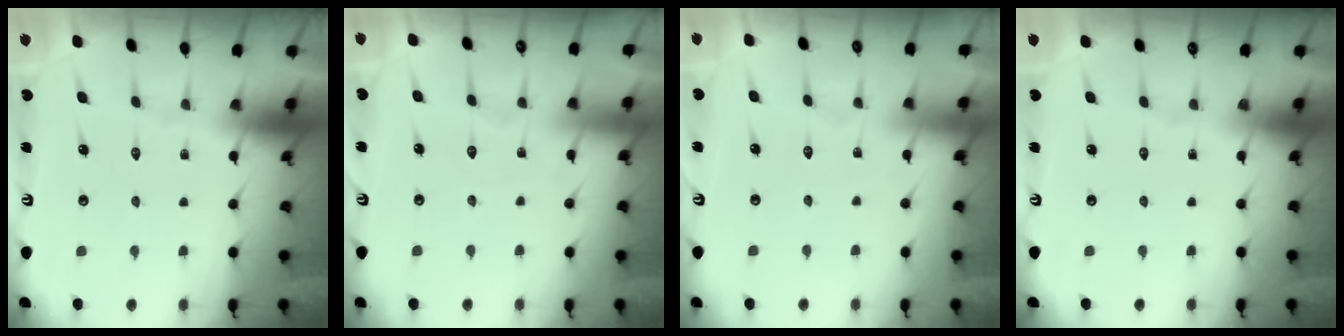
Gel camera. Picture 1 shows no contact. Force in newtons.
{"total": 2.7, "press": 2.7, "slide": 0.2}
{"total": 3.1, "press": 3.1, "slide": 0.4}
{"total": 0.0}